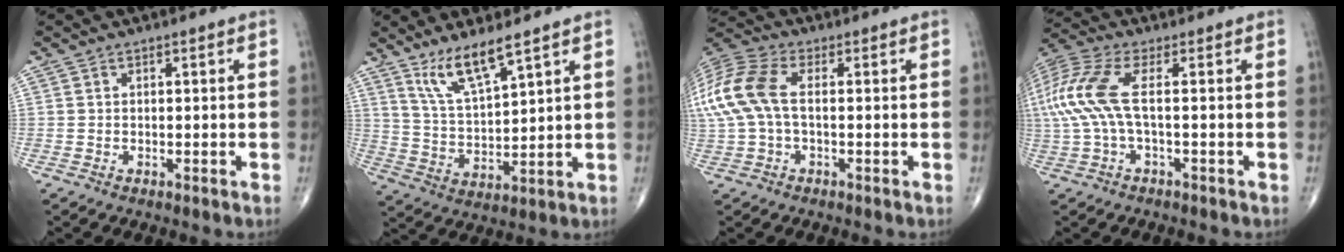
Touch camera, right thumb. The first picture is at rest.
{"total": 9.1, "force": [6.5, 1.5, 6.2], "torque": [-0.124, -0.047, 0.137]}
{"total": 14.1, "force": [0.9, 7.9, 11.6], "torque": [-0.292, 0.030, 0.017]}
{"total": 10.7, "force": [0.4, 3.5, 10.1], "torque": [-0.267, 0.027, 0.006]}